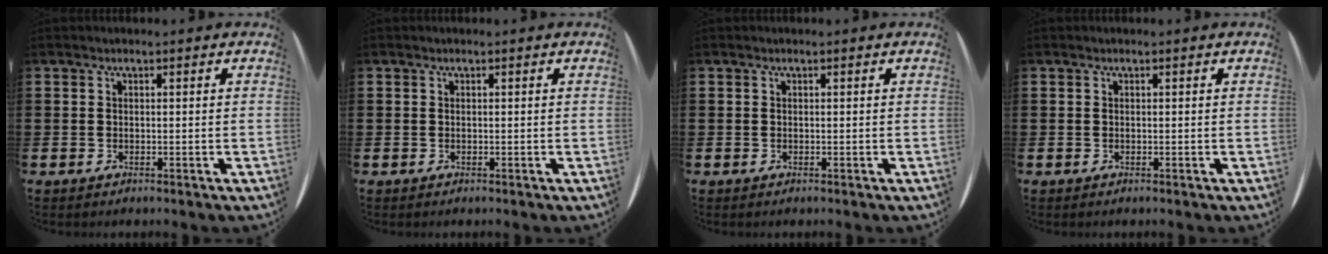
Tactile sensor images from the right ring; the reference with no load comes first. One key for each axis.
{"total": 0.0}
{"total": 0.0}
{"total": 0.0}